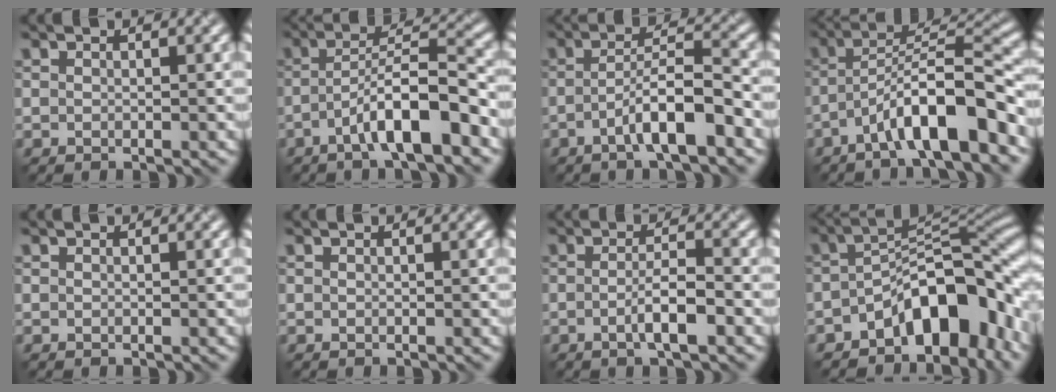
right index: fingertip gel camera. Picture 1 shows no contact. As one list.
[{"total": 7.1, "force": [-3.2, 1.4, 6.2], "torque": [-0.103, 0.021, -0.055]}, {"total": 5.5, "force": [-2.2, 1.0, 4.9], "torque": [-0.080, 0.015, -0.041]}, {"total": 8.5, "force": [-4.4, 1.5, 7.1], "torque": [-0.112, 0.025, -0.073]}, {"total": 0.0}, {"total": 0.0}, {"total": 3.2, "force": [-1.0, 0.6, 3.0], "torque": [-0.052, 0.004, -0.020]}, {"total": 9.3, "force": [-4.5, 4.0, 7.1], "torque": [-0.083, 0.020, -0.083]}]